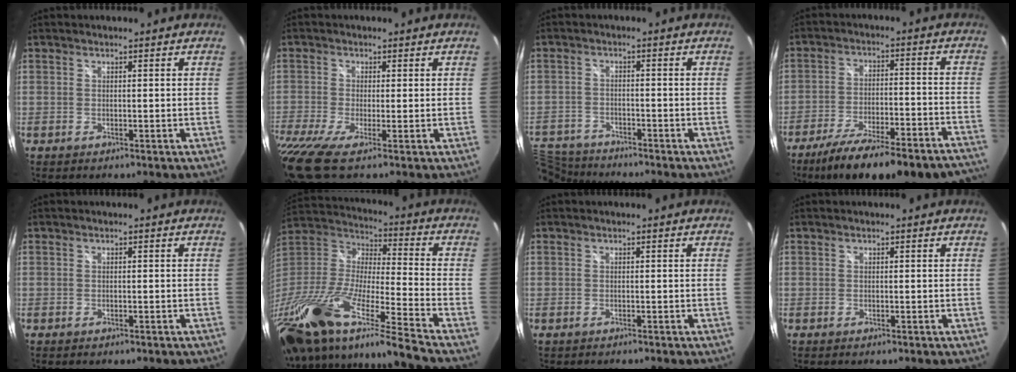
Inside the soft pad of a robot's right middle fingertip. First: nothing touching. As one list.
[{"total": 8.7, "force": [-5.0, 0.6, 7.0], "torque": [-0.164, -0.044, -0.100]}, {"total": 10.3, "force": [-9.2, 3.6, 2.7], "torque": [-0.093, -0.003, -0.169]}, {"total": 25.8, "force": [-21.7, 4.8, 13.1], "torque": [-0.216, -0.045, -0.303]}, {"total": 1.3, "force": [-0.9, 0.6, 0.6], "torque": [-0.011, -0.004, -0.011]}, {"total": 31.3, "force": [-21.7, 3.5, 22.2], "torque": [-0.375, -0.065, -0.382]}, {"total": 0.5, "force": [-0.5, 0.1, 0.1], "torque": [-0.001, -0.001, -0.008]}, {"total": 0.0}]